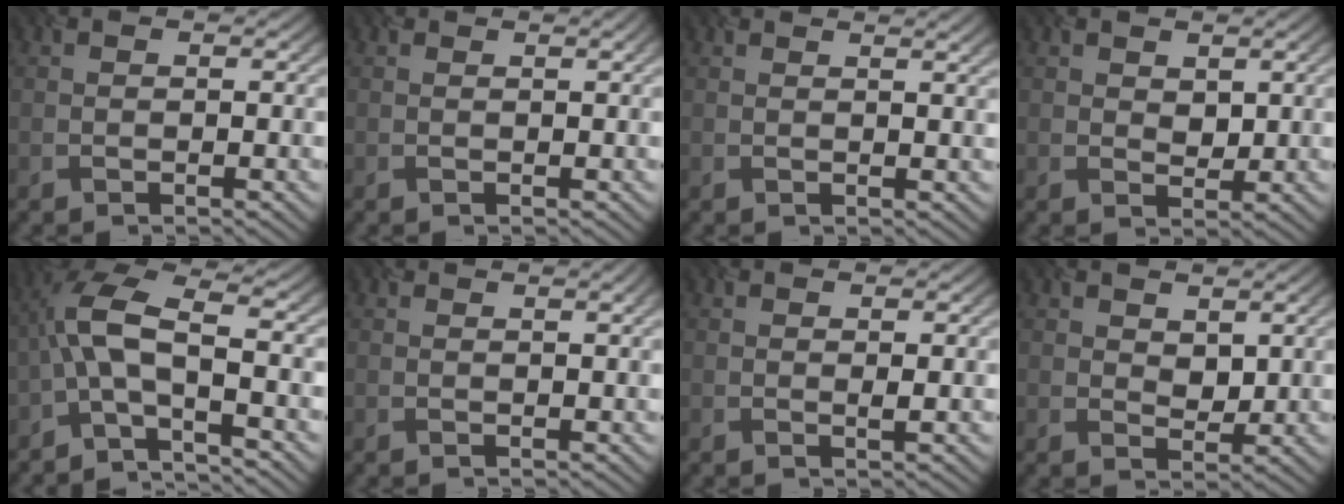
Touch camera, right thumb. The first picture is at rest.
{"total": 1.6, "force": [0.7, 0.6, 1.3], "torque": [-0.005, 0.006, 0.001]}
{"total": 2.4, "force": [1.4, 0.6, 1.9], "torque": [-0.014, 0.009, 0.009]}
{"total": 2.0, "force": [0.8, 1.5, 1.2], "torque": [-0.026, 0.003, 0.027]}
{"total": 8.5, "force": [-2.6, 3.0, 7.5], "torque": [-0.152, 0.022, -0.056]}
{"total": 2.2, "force": [0.9, 0.8, 1.8], "torque": [-0.009, 0.012, 0.000]}
{"total": 0.7, "force": [0.2, 0.0, 0.7], "torque": [-0.011, 0.003, 0.010]}
{"total": 2.5, "force": [1.1, 1.7, 1.4], "torque": [-0.032, -0.001, 0.032]}